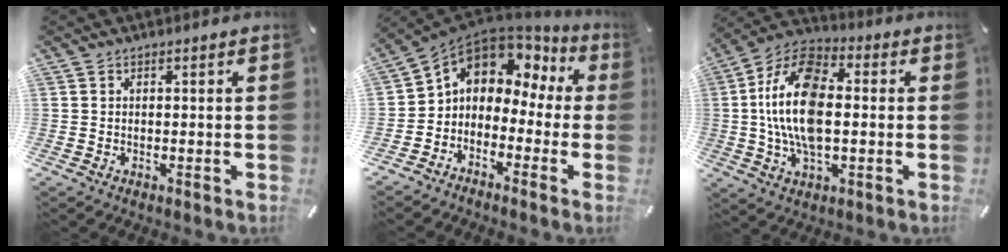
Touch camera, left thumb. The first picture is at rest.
{"total": 6.2, "force": [2.1, 5.3, 2.3], "torque": [-0.059, -0.020, 0.038]}
{"total": 16.6, "force": [0.1, 9.4, 13.8], "torque": [-0.303, 0.000, -0.001]}